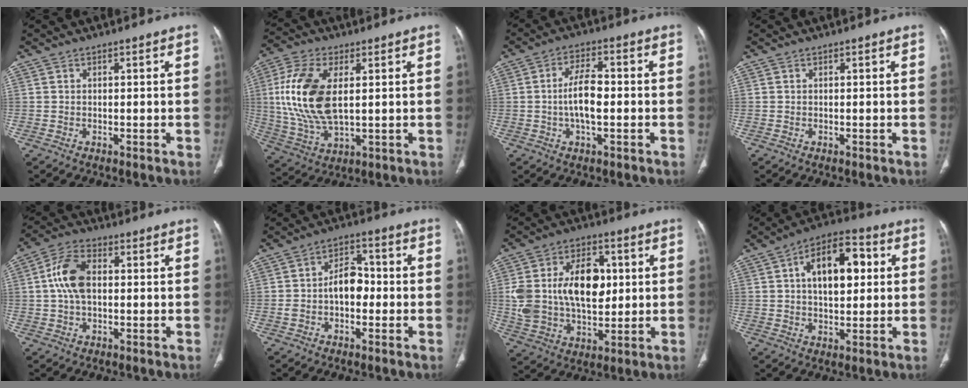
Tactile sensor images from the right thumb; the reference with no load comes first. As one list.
[{"total": 15.9, "force": [2.4, 8.1, 13.5], "torque": [-0.285, -0.007, 0.050]}, {"total": 7.4, "force": [-0.9, 3.1, 6.6], "torque": [-0.121, 0.012, -0.022]}, {"total": 0.0}, {"total": 8.5, "force": [0.5, 5.1, 6.7], "torque": [-0.131, 0.020, 0.004]}, {"total": 7.3, "force": [-1.0, 4.8, 5.4], "torque": [-0.076, 0.030, -0.023]}, {"total": 18.0, "force": [2.5, 11.3, 13.8], "torque": [-0.216, 0.007, 0.051]}, {"total": 13.5, "force": [2.9, 7.2, 11.0], "torque": [-0.145, 0.014, 0.040]}]